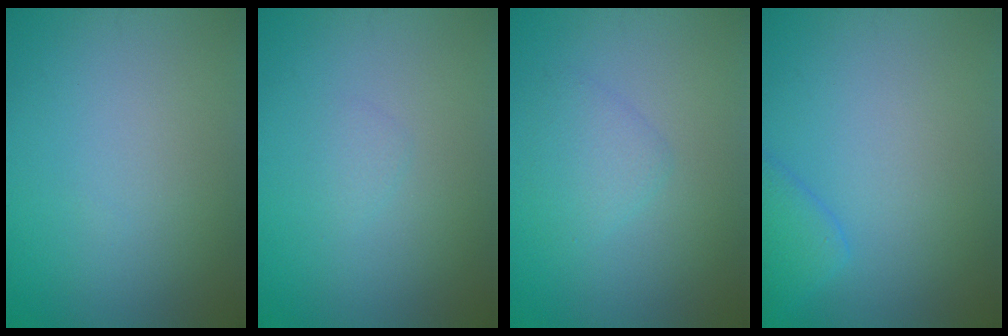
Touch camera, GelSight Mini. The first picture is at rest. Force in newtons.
{"total": 0.7, "press": 0.7, "slide": 0.1}
{"total": 1.9, "press": 1.8, "slide": 0.1}
{"total": 2.5, "press": 2.5, "slide": 0.2}